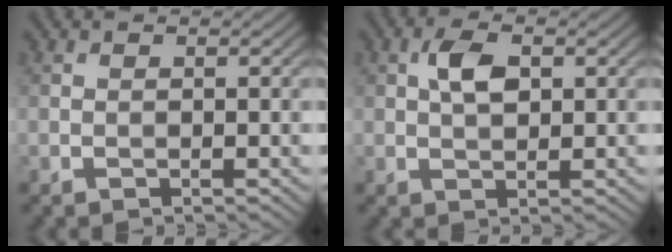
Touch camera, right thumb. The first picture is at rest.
{"total": 3.8, "force": [1.0, 2.0, 3.0], "torque": [-0.063, 0.006, 0.015]}